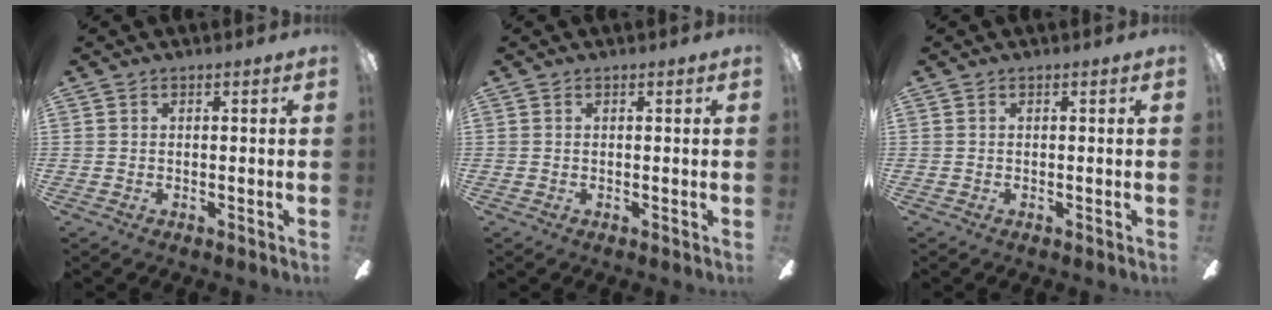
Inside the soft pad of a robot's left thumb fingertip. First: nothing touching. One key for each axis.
{"total": 0.0}
{"total": 0.0}